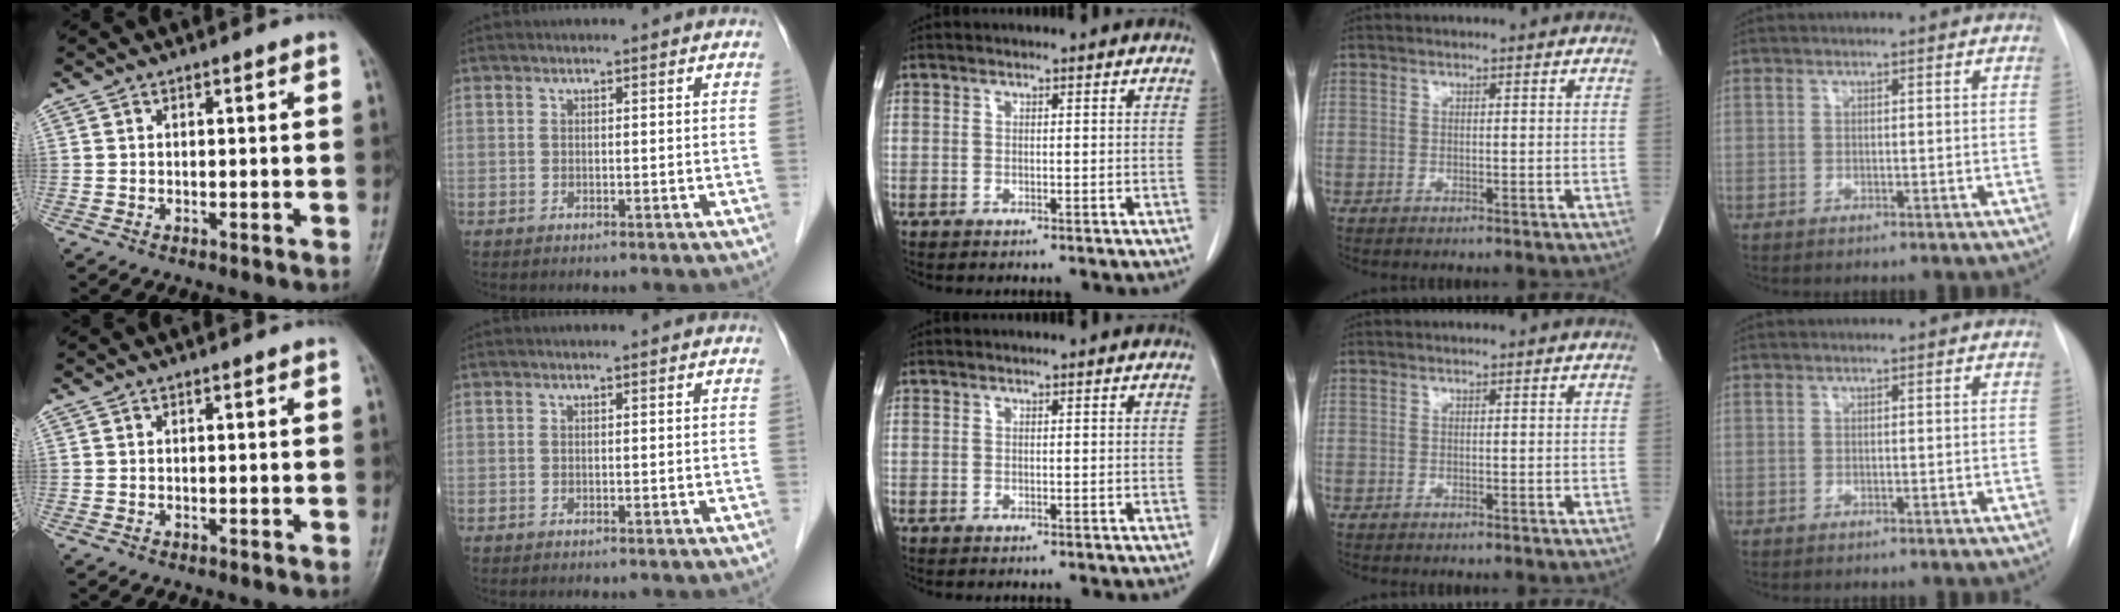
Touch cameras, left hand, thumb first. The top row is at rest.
{}